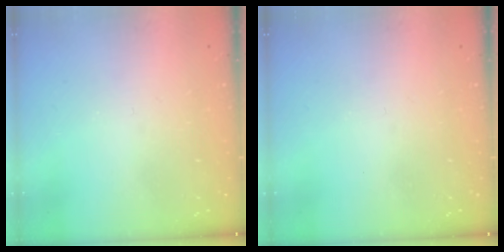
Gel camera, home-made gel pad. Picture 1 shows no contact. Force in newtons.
{"total": 0.0}